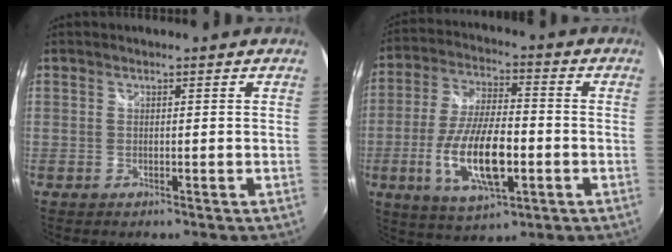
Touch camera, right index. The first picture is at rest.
{"total": 15.5, "force": [-4.3, 5.7, 13.8], "torque": [-0.279, -0.011, -0.074]}